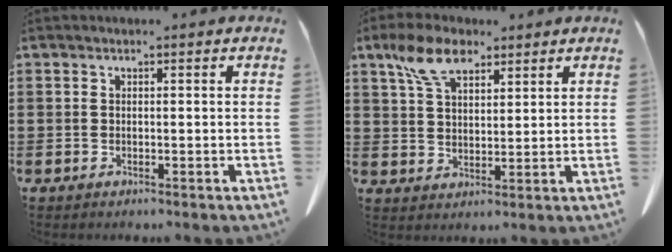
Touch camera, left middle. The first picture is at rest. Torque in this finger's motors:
{"motor_torque": [1.68, 0.46, 0.45, 0.14]}